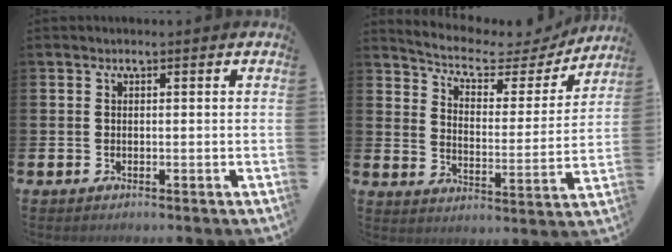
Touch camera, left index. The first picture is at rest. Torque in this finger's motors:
{"motor_torque": [0.94, -1.19, 0.23, 0.05]}